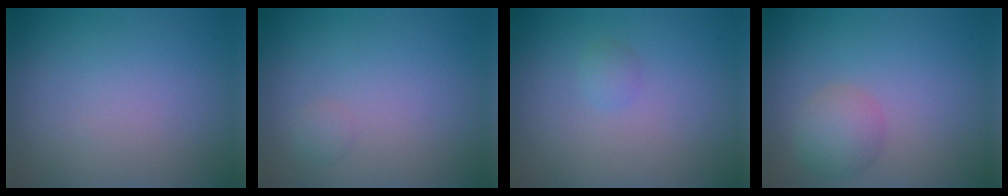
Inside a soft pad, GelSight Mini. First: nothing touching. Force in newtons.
{"total": 0.6, "press": 0.6, "slide": 0.0}
{"total": 0.8, "press": 0.8, "slide": 0.0}
{"total": 2.6, "press": 2.6, "slide": 0.0}